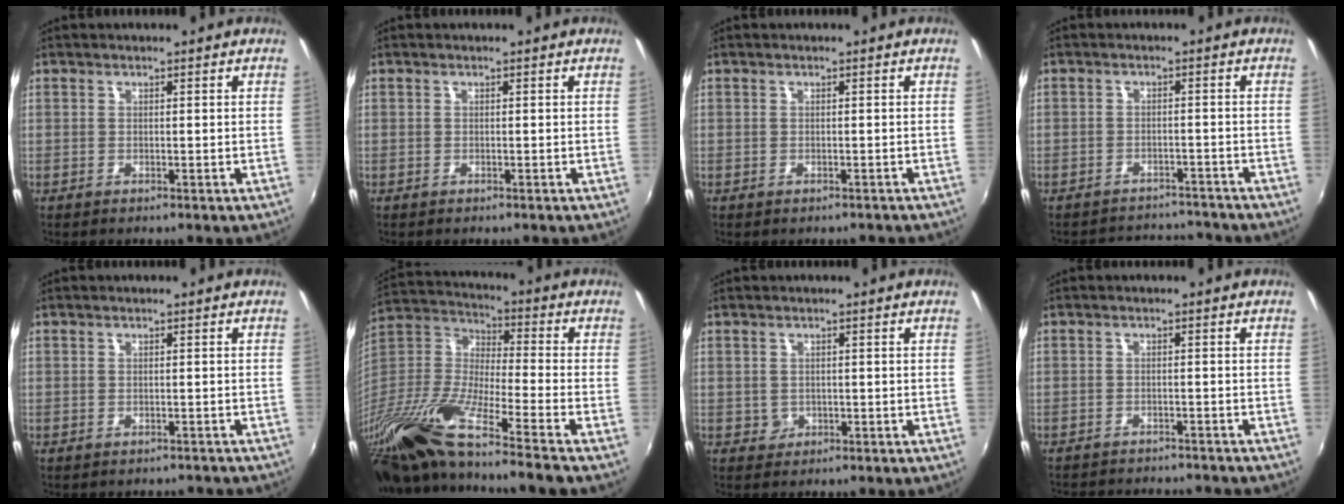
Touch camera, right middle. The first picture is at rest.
{"total": 0.0}
{"total": 1.3, "force": [-1.1, 0.7, 0.4], "torque": [-0.009, -0.004, -0.012]}
{"total": 8.2, "force": [-7.5, 3.2, 1.2], "torque": [-0.034, 0.026, -0.098]}
{"total": 3.1, "force": [-2.8, 1.2, 0.8], "torque": [-0.011, -0.008, -0.031]}
{"total": 25.1, "force": [-18.3, 1.7, 17.1], "torque": [-0.301, -0.051, -0.340]}
{"total": 1.4, "force": [-0.2, 1.4, 0.2], "torque": [0.000, -0.001, -0.001]}
{"total": 9.9, "force": [-9.0, 2.4, 3.2], "torque": [-0.077, -0.015, -0.126]}